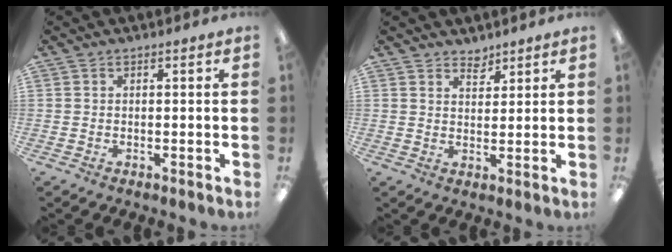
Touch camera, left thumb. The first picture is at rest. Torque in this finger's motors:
{"motor_torque": [-0.18, -0.10, -0.26, 0.17, -0.01]}